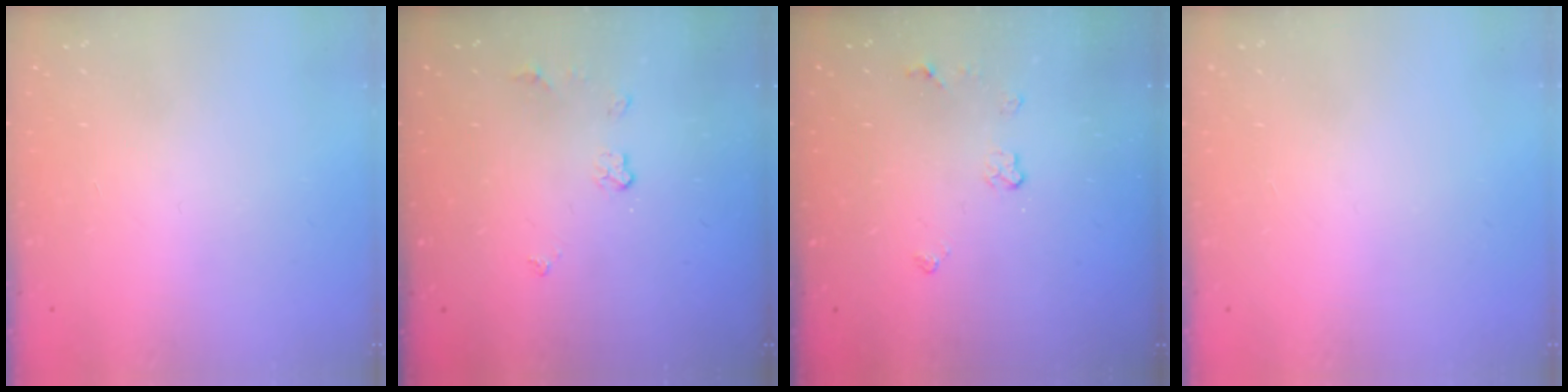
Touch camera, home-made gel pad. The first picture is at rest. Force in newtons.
{"total": 3.7, "press": 3.6, "slide": 0.5}
{"total": 3.9, "press": 3.8, "slide": 0.6}
{"total": 0.0}